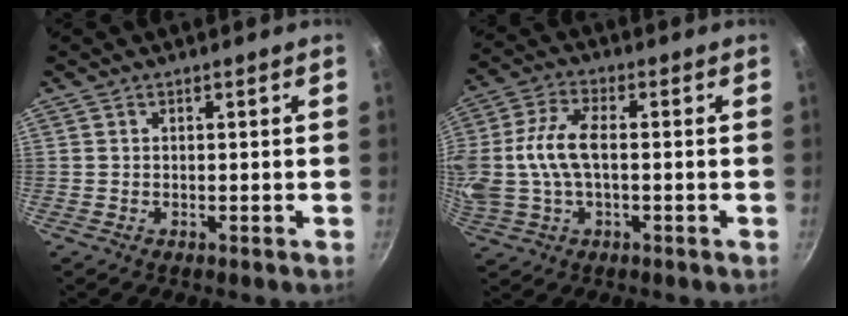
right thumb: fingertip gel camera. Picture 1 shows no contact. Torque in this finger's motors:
{"motor_torque": [2.52, 2.49, 1.57, -1.18, 0.84]}